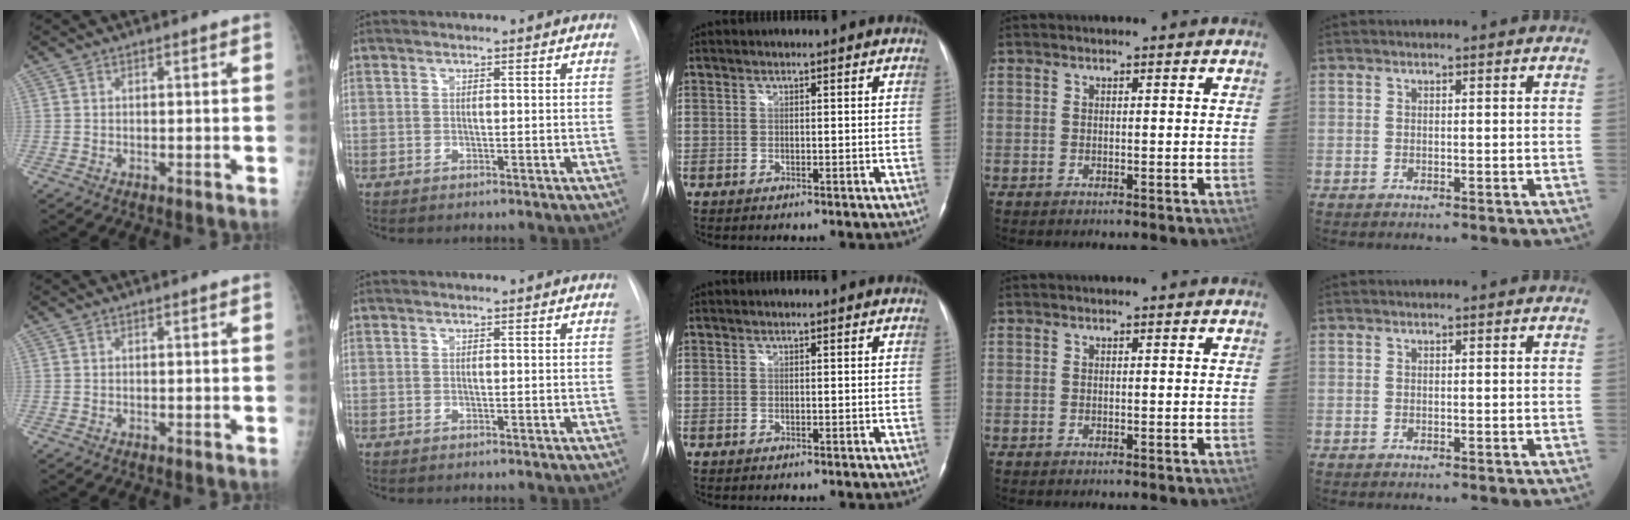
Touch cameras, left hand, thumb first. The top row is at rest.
{}